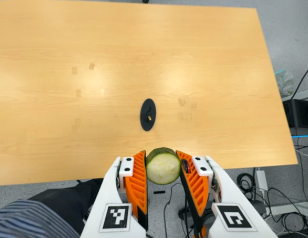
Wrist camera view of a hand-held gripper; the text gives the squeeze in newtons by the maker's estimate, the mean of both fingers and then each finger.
{"total": 12.4, "left": 12.8, "right": 12.1}